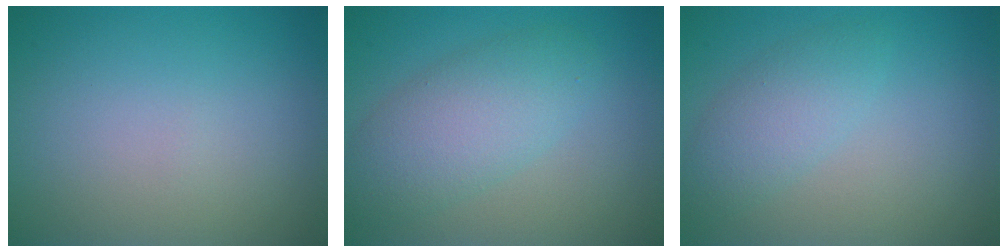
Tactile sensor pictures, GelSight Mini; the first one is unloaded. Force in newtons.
{"total": 4.9, "press": 4.9, "slide": 0.2}
{"total": 2.8, "press": 2.8, "slide": 0.1}